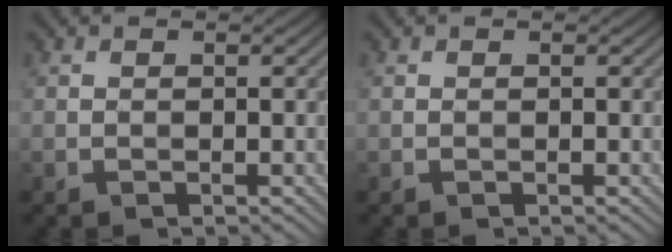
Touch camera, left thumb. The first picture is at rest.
{"total": 0.0}